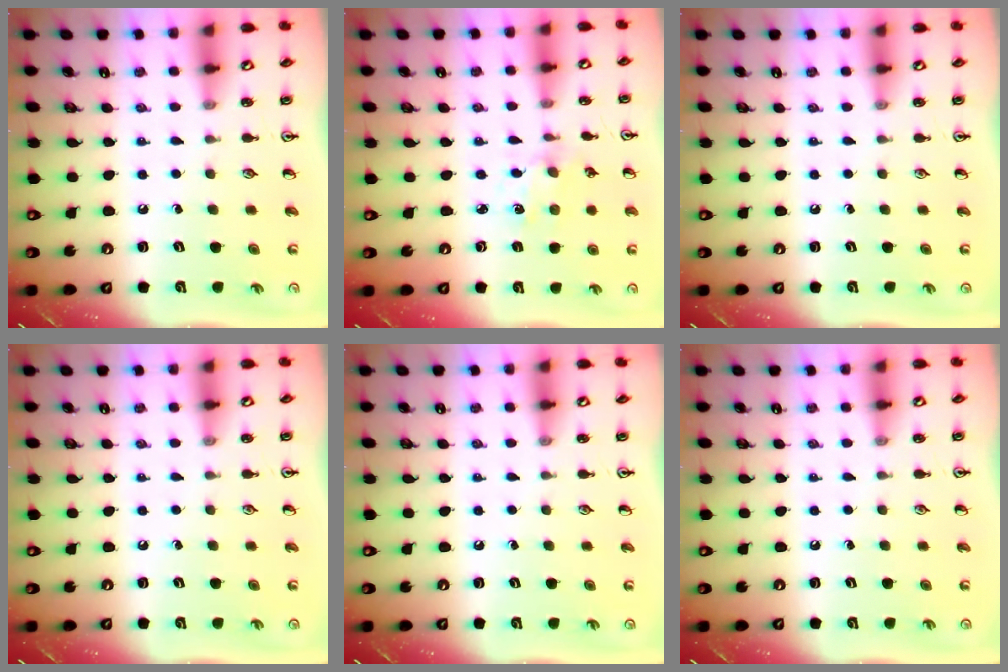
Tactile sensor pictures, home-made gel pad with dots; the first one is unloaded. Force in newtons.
{"total": 2.0, "press": 1.9, "slide": 0.4}
{"total": 0.0}
{"total": 0.0}
{"total": 0.0}
{"total": 0.0}